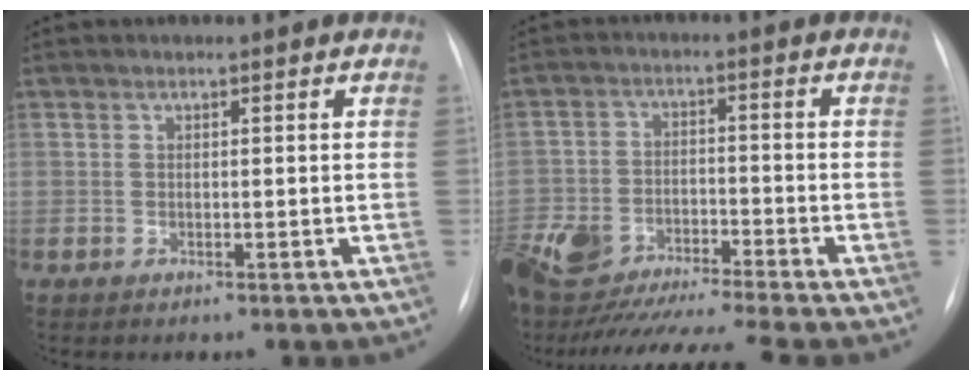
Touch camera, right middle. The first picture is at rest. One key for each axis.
{"total": 18.9, "fx": -16.0, "fy": 2.5, "fz": 9.7, "tx": -0.243, "ty": -0.012, "tz": -0.270}